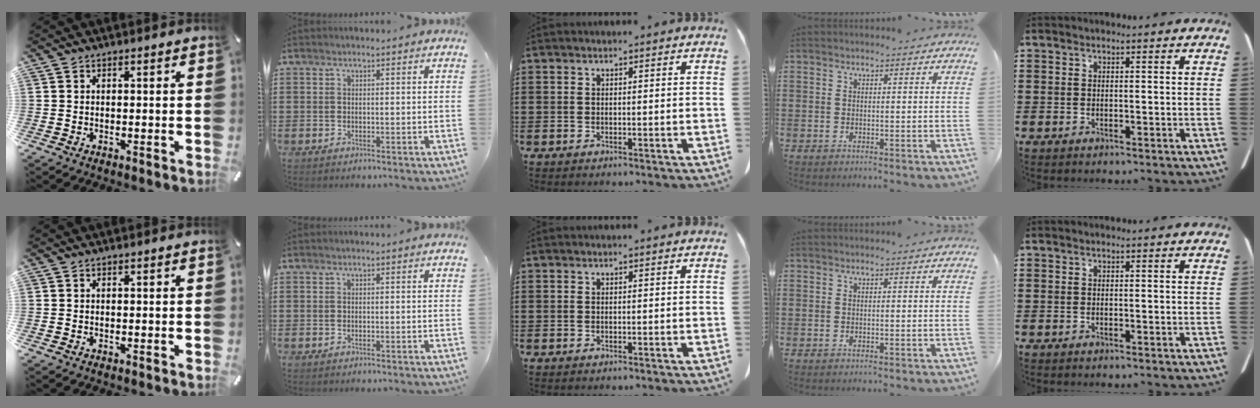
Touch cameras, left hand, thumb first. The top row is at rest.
{}